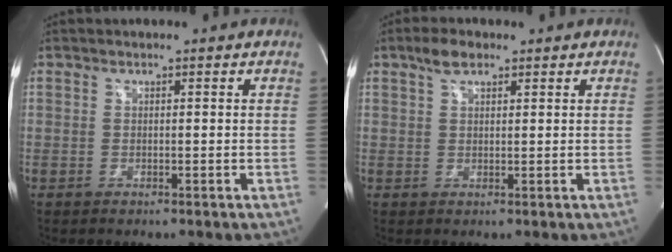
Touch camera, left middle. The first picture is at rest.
{"total": 3.1, "force": [2.1, 1.4, 1.9], "torque": [-0.041, 0.011, 0.040]}